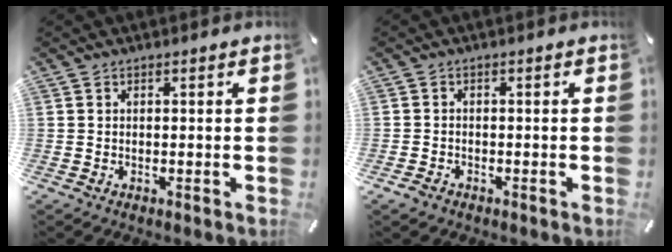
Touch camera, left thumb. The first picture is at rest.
{"total": 0.6, "force": [-0.3, 0.4, 0.3], "torque": [-0.004, 0.001, -0.006]}